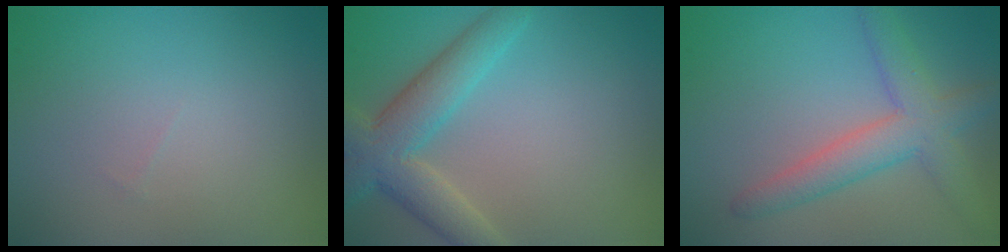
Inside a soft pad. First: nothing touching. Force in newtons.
{"total": 5.5, "press": 5.4, "slide": 0.4}
{"total": 4.5, "press": 4.5, "slide": 0.2}